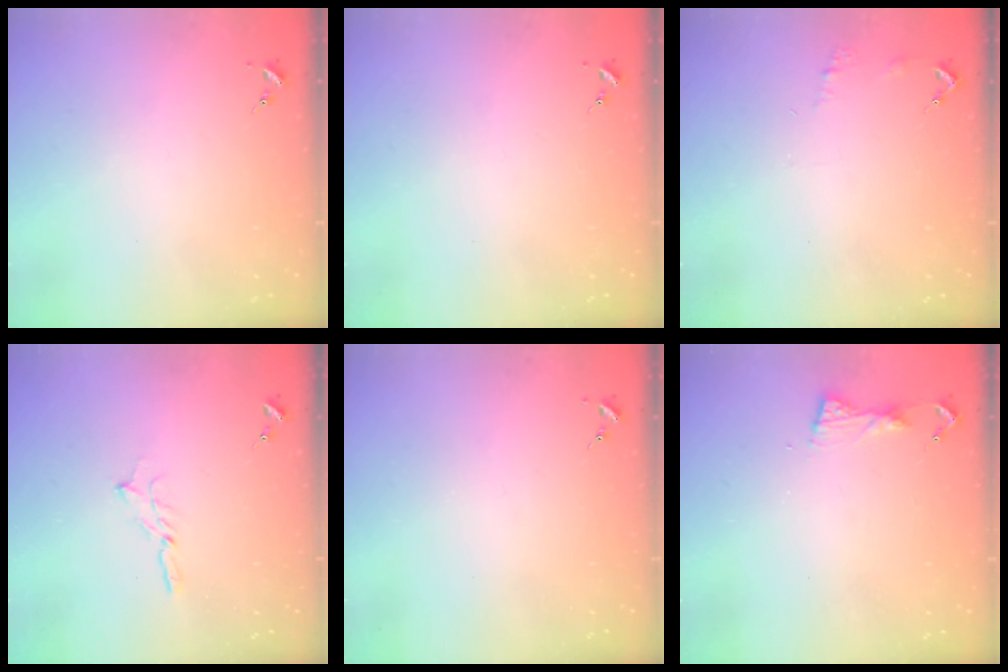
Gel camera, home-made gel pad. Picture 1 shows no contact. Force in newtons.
{"total": 0.0}
{"total": 5.4, "press": 5.3, "slide": 0.8}
{"total": 3.1, "press": 3.1, "slide": 0.2}
{"total": 0.0}
{"total": 5.3, "press": 5.3, "slide": 0.6}